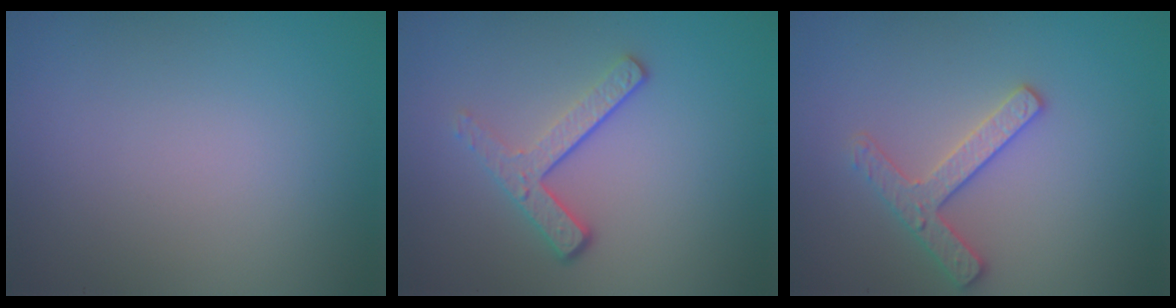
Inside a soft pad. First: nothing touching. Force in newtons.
{"total": 3.3, "press": 2.3, "slide": 2.3}
{"total": 2.6, "press": 2.6, "slide": 0.3}